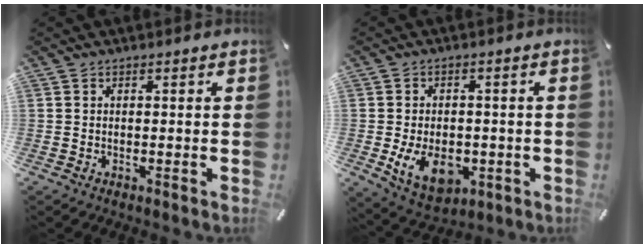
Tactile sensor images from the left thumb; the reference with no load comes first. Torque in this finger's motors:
{"motor_torque": [1.73, 2.18, 1.21, 0.45, 0.15]}